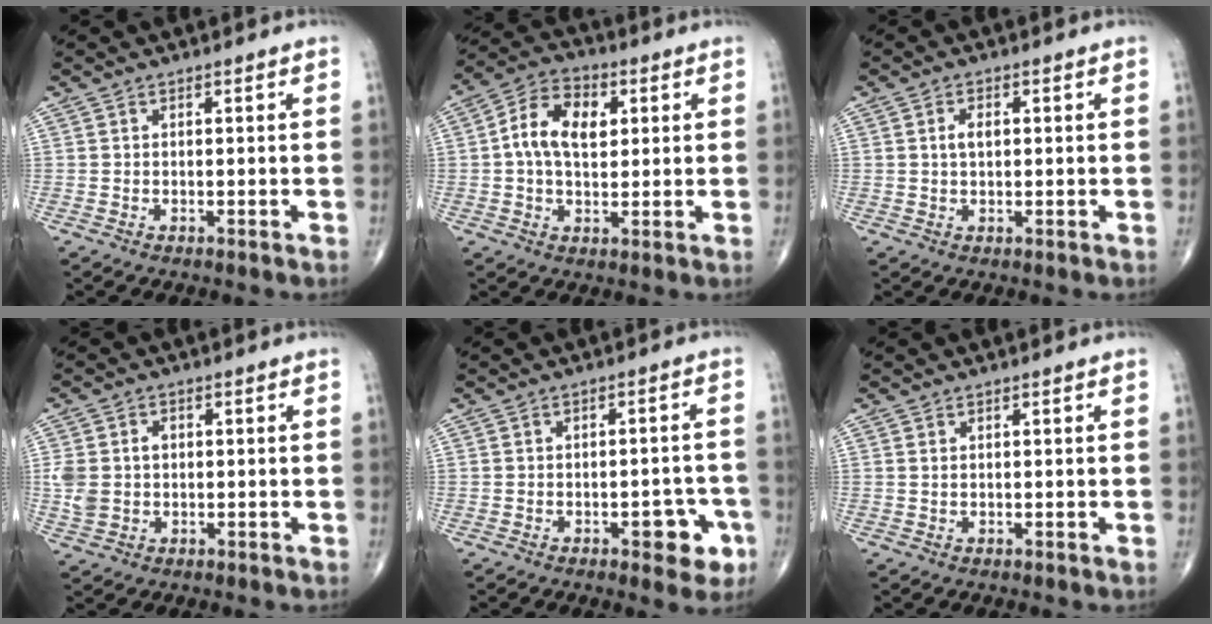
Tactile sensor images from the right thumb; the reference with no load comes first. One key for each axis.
{"total": 10.8, "fx": 1.9, "fy": 6.9, "fz": 8.1, "tx": -0.130, "ty": 0.014, "tz": 0.027}
{"total": 2.9, "fx": 0.5, "fy": 1.7, "fz": 2.3, "tx": -0.041, "ty": 0.004, "tz": 0.009}
{"total": 6.0, "fx": 0.2, "fy": 4.7, "fz": 3.8, "tx": -0.073, "ty": 0.011, "tz": 0.010}
{"total": 6.8, "fx": -3.1, "fy": 3.2, "fz": 5.2, "tx": -0.038, "ty": 0.024, "tz": -0.035}
{"total": 0.6, "fx": 0.3, "fy": 0.4, "fz": 0.3, "tx": -0.008, "ty": 0.001, "tz": 0.006}